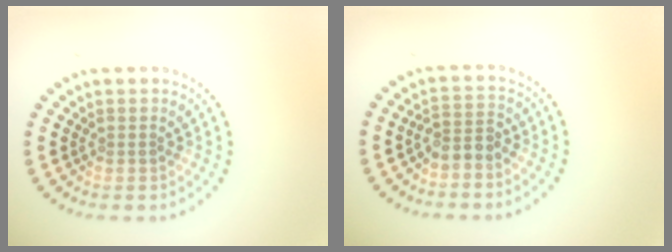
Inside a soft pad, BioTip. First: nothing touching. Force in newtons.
{"total": 2.1, "press": 1.7, "slide": 1.2}